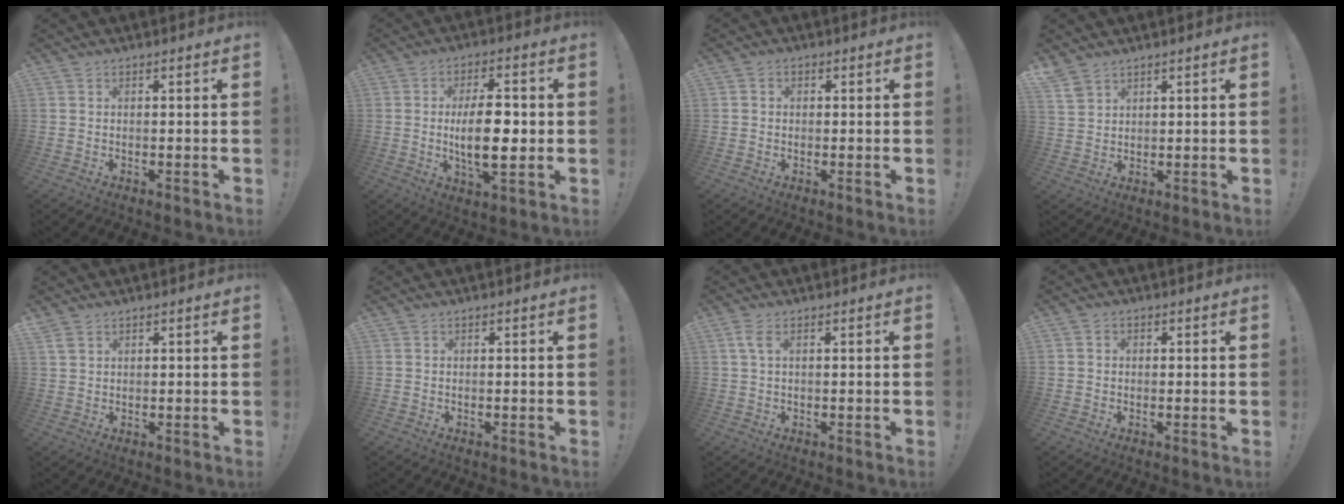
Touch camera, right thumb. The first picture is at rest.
{"total": 12.8, "force": [-0.3, 4.9, 11.8], "torque": [-0.197, -0.009, -0.015]}
{"total": 1.6, "force": [-0.3, 1.4, 0.7], "torque": [-0.011, 0.006, -0.005]}
{"total": 4.5, "force": [3.6, 2.1, 1.7], "torque": [-0.039, -0.017, 0.071]}
{"total": 1.0, "force": [0.7, 0.5, 0.5], "torque": [-0.015, 0.003, 0.015]}
{"total": 0.0}
{"total": 2.7, "force": [0.8, 0.8, 2.4], "torque": [-0.055, 0.005, 0.016]}
{"total": 1.4, "force": [-0.2, 1.2, 0.6], "torque": [-0.001, 0.001, -0.006]}